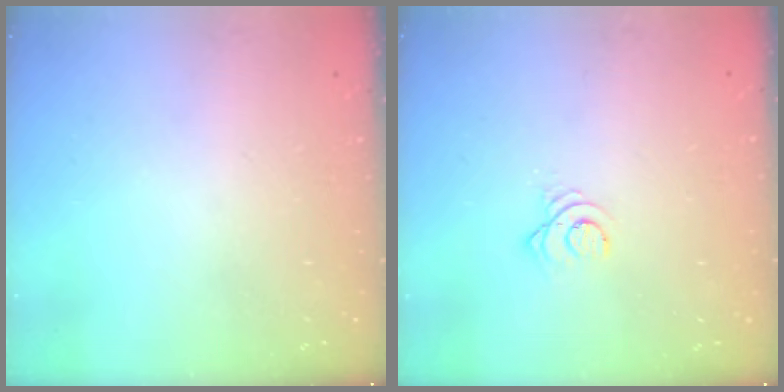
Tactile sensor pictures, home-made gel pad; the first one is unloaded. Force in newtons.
{"total": 2.2, "press": 2.2, "slide": 0.3}